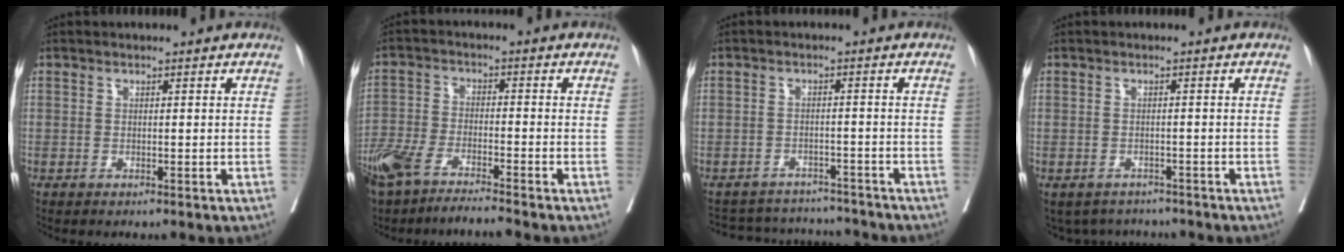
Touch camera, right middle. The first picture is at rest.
{"total": 8.4, "force": [-7.0, 1.1, 4.6], "torque": [-0.088, -0.012, -0.133]}
{"total": 9.8, "force": [-9.2, 3.4, 0.4], "torque": [-0.003, 0.019, -0.119]}
{"total": 4.9, "force": [-4.3, 2.2, 0.2], "torque": [0.006, 0.006, -0.056]}